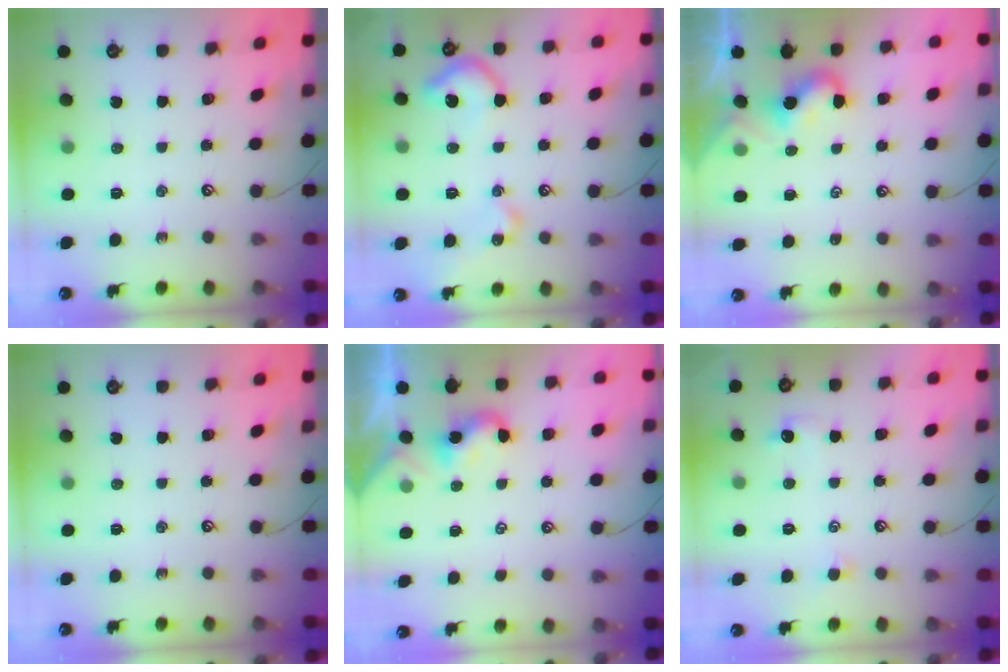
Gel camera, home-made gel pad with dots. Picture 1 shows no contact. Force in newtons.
{"total": 8.2, "press": 8.2, "slide": 1.1}
{"total": 0.5, "press": 0.4, "slide": 0.3}
{"total": 0.0}
{"total": 2.4, "press": 2.4, "slide": 0.2}
{"total": 1.4, "press": 1.3, "slide": 0.6}